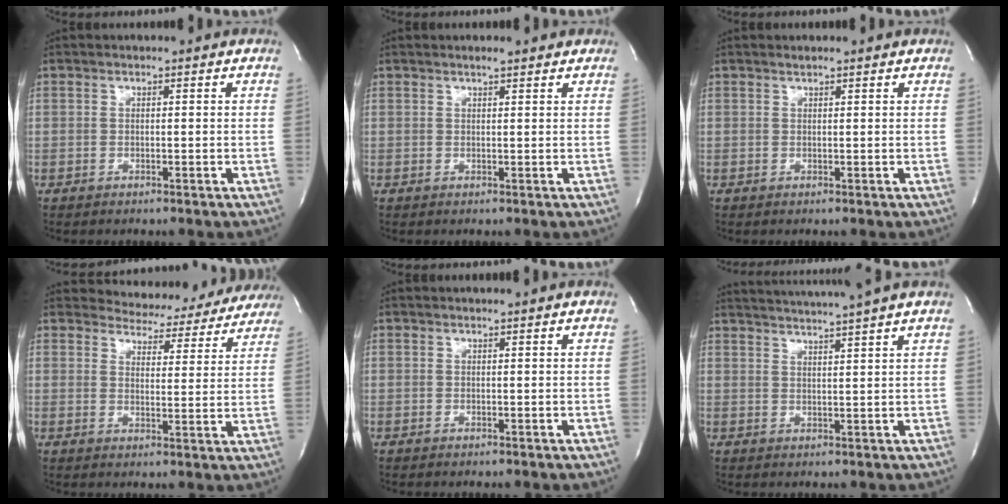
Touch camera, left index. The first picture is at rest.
{"total": 2.0, "force": [1.7, 0.4, 1.1], "torque": [-0.018, 0.010, 0.023]}
{"total": 1.0, "force": [0.9, 0.1, 0.4], "torque": [-0.009, 0.010, 0.016]}
{"total": 14.0, "force": [13.2, 4.2, 1.4], "torque": [0.009, -0.021, 0.141]}
{"total": 0.6, "force": [0.5, -0.1, 0.2], "torque": [-0.002, 0.000, 0.012]}
{"total": 10.1, "force": [9.1, -2.1, 4.0], "torque": [-0.068, -0.003, 0.124]}